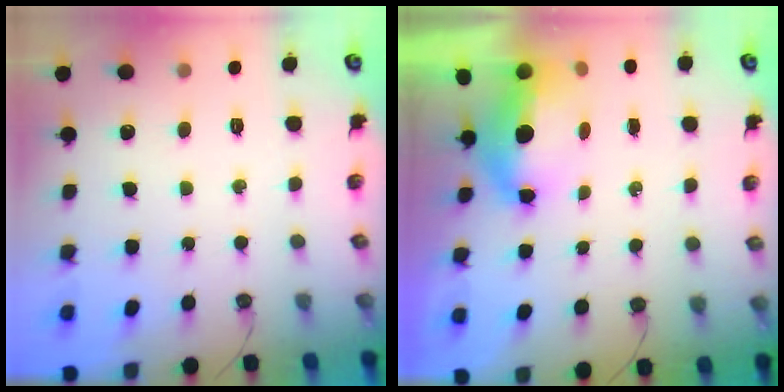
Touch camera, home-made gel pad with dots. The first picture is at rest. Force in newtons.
{"total": 6.6, "press": 6.5, "slide": 1.1}